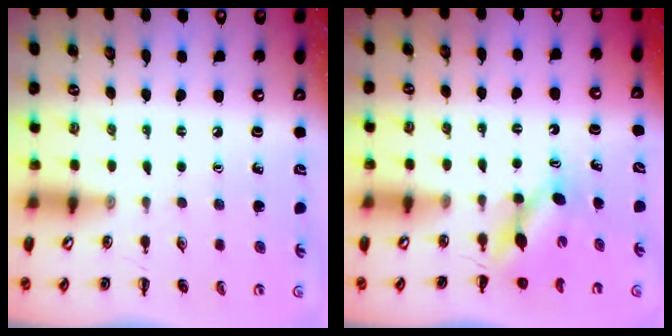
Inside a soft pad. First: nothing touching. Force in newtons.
{"total": 4.9, "press": 4.9, "slide": 0.5}